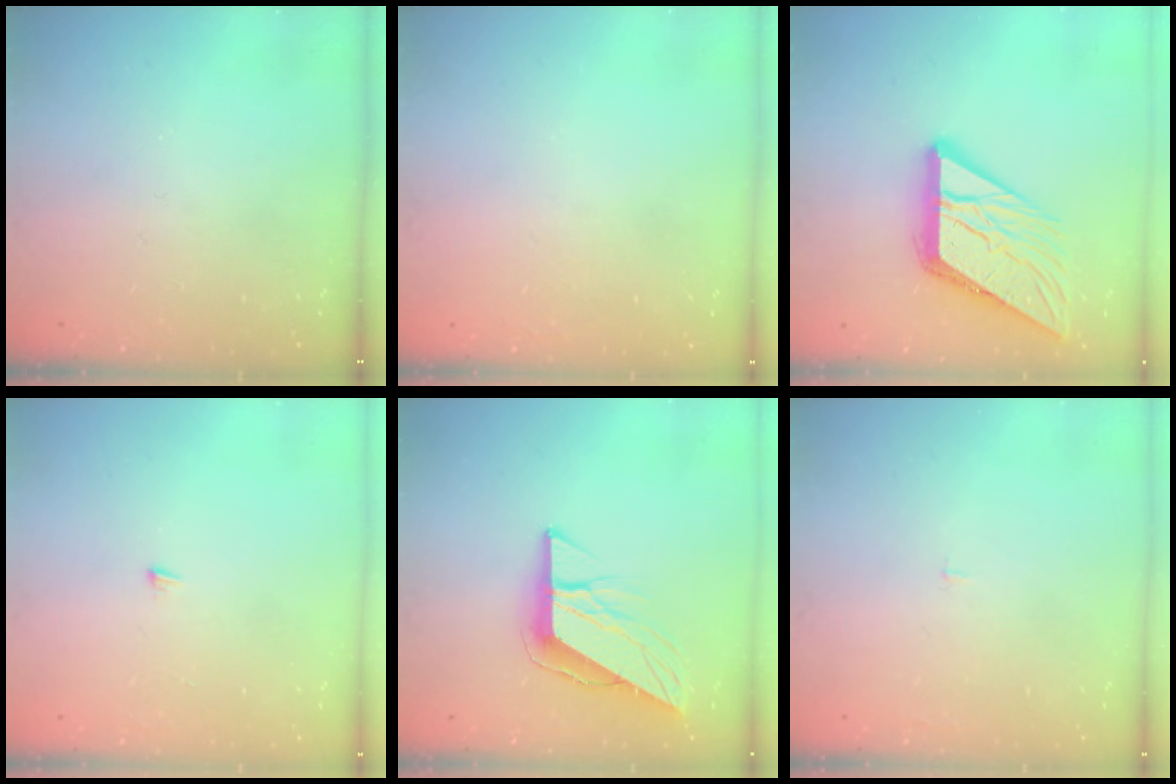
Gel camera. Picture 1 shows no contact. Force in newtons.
{"total": 1.6, "press": 1.6, "slide": 0.0}
{"total": 15.0, "press": 14.9, "slide": 1.6}
{"total": 3.9, "press": 3.9, "slide": 0.3}
{"total": 9.9, "press": 9.9, "slide": 0.9}
{"total": 1.2, "press": 1.2, "slide": 0.1}